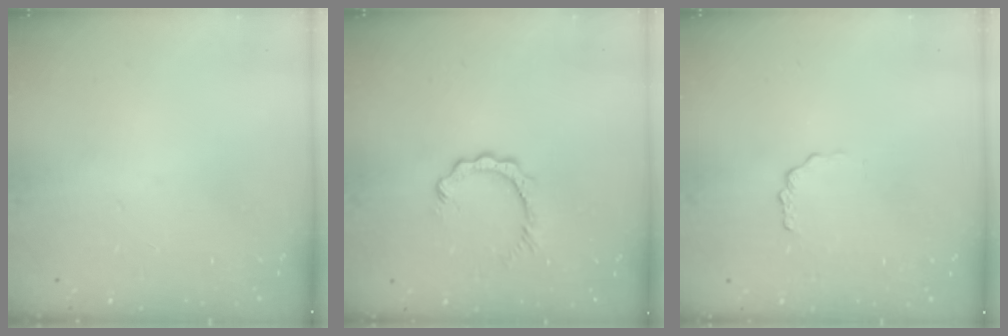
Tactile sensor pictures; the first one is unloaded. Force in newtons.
{"total": 2.6, "press": 2.6, "slide": 0.3}
{"total": 1.7, "press": 1.6, "slide": 0.2}